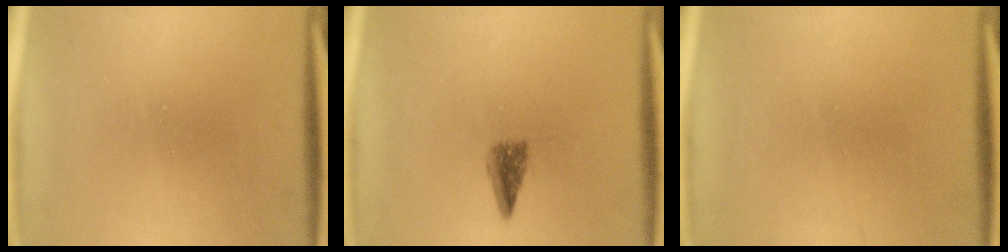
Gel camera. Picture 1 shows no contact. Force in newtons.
{"total": 2.7}
{"total": 1.1}